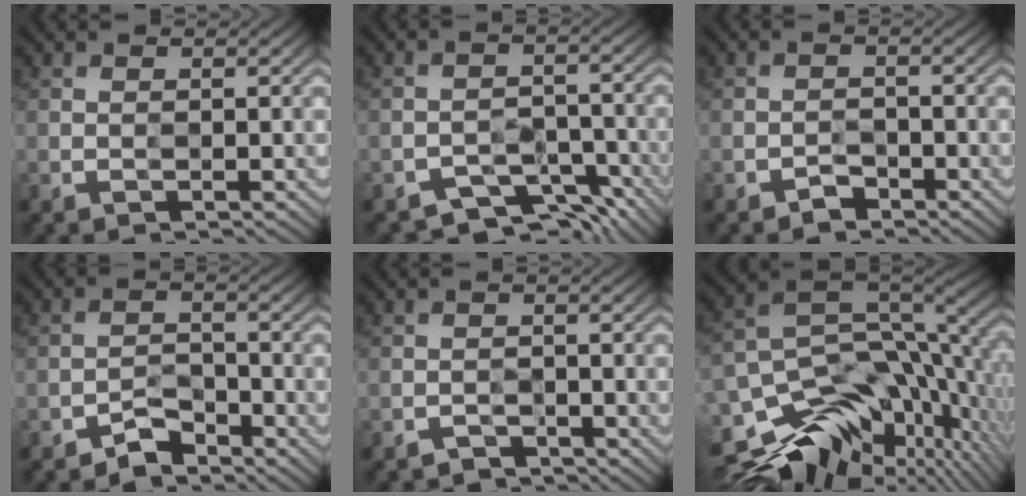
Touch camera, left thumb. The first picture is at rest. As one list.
[{"total": 4.8, "force": [-4.3, 2.2, 0.5], "torque": [0.006, -0.005, -0.072]}, {"total": 1.6, "force": [-1.4, 0.2, -0.6], "torque": [0.020, 0.007, -0.028]}, {"total": 2.5, "force": [-2.4, 0.6, -0.1], "torque": [0.012, 0.012, -0.052]}, {"total": 2.1, "force": [-1.6, -0.1, -1.4], "torque": [0.033, 0.007, -0.032]}, {"total": 14.6, "force": [-4.2, 9.0, 10.6], "torque": [-0.244, -0.012, -0.065]}]